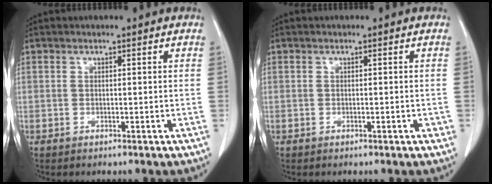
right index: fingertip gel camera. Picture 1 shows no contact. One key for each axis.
{"total": 1.3, "fx": -0.3, "fy": 0.6, "fz": 1.1, "tx": -0.025, "ty": 0.004, "tz": 0.000}